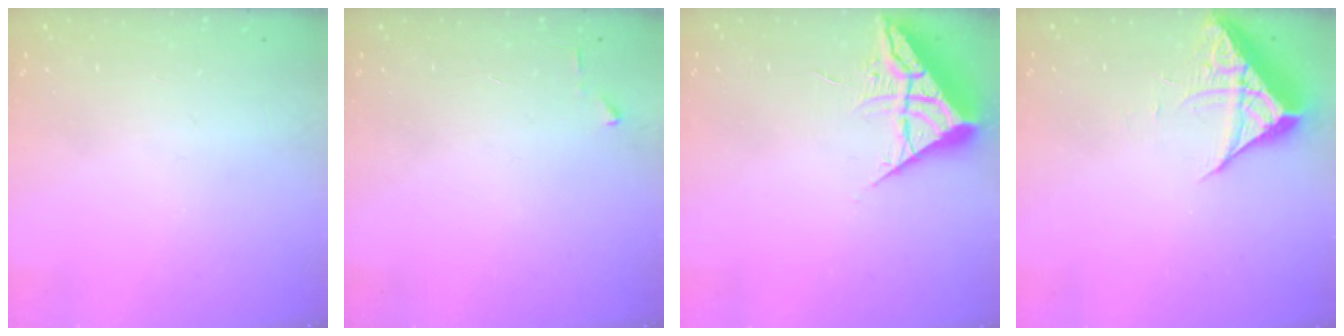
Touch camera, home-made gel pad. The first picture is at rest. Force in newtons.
{"total": 3.2, "press": 3.2, "slide": 0.4}
{"total": 6.9, "press": 6.9, "slide": 0.4}
{"total": 6.6, "press": 6.6, "slide": 0.3}